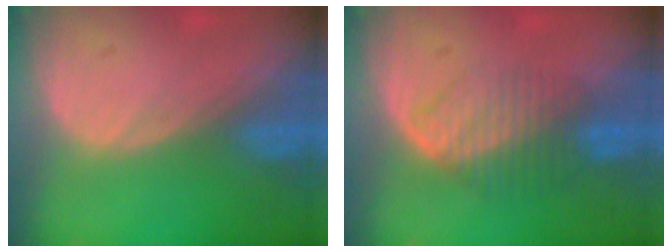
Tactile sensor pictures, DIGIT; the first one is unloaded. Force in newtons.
{"total": 6.7, "press": 6.0, "slide": 2.9}